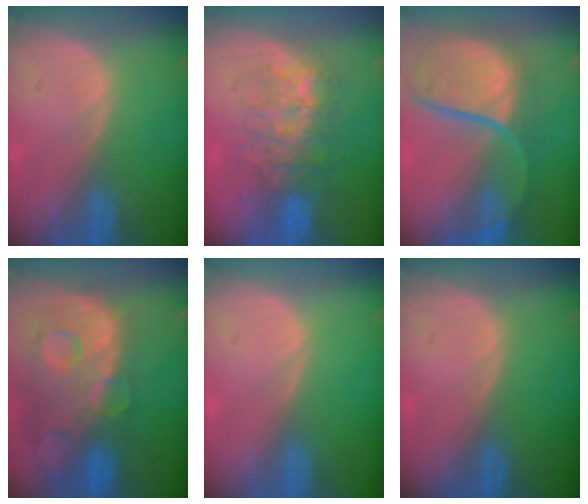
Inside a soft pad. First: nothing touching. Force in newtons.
{"total": 7.9, "press": 7.8, "slide": 1.5}
{"total": 11.4, "press": 10.0, "slide": 5.4}
{"total": 13.6, "press": 11.1, "slide": 7.8}
{"total": 0.0}
{"total": 0.0}